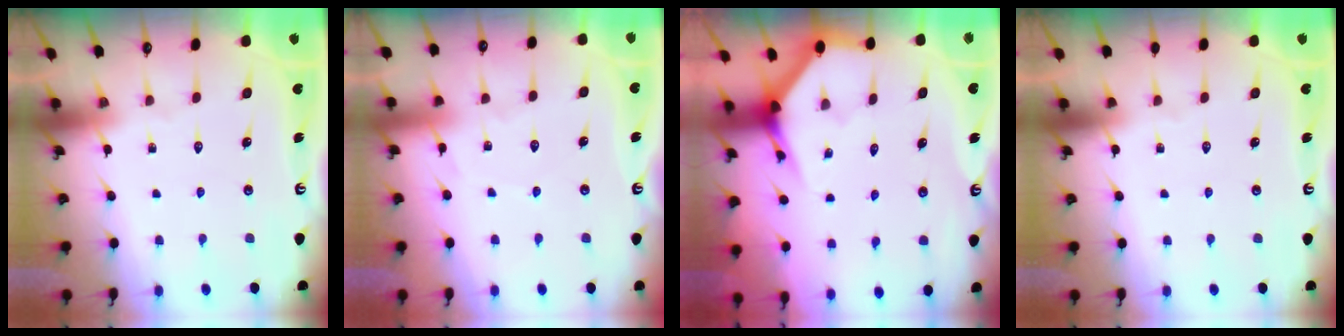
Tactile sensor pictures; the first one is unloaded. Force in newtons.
{"total": 2.6, "press": 2.5, "slide": 0.3}
{"total": 3.9, "press": 3.9, "slide": 0.3}
{"total": 0.0}